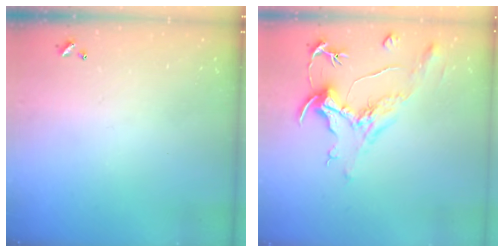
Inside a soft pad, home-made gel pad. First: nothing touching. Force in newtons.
{"total": 2.2, "press": 1.7, "slide": 1.3}